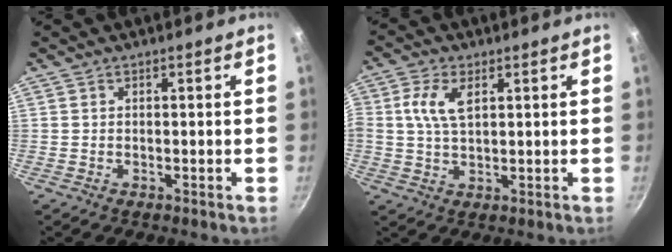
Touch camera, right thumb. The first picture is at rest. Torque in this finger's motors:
{"motor_torque": [0.04, 0.07, 0.03, 0.03, 0.09]}